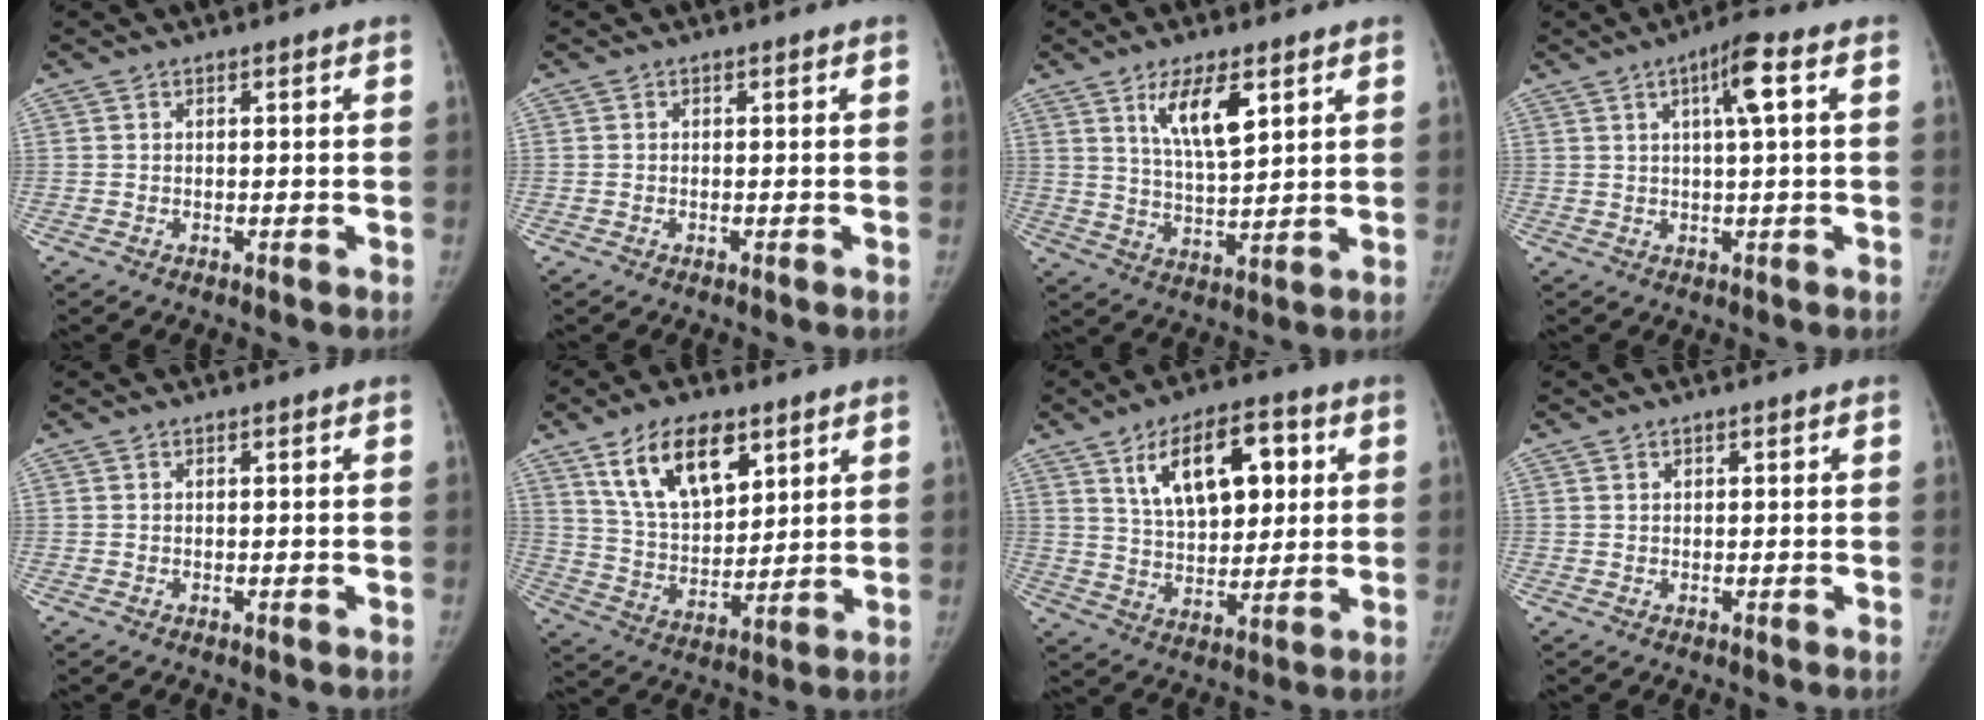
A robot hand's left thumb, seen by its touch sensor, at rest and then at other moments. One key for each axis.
{"total": 0.0}
{"total": 9.6, "fx": 4.8, "fy": 3.3, "fz": 7.7, "tx": -0.122, "ty": -0.031, "tz": 0.093}
{"total": 6.4, "fx": 2.0, "fy": 0.6, "fz": 6.0, "tx": -0.108, "ty": 0.006, "tz": 0.033}
{"total": 0.0}
{"total": 15.1, "fx": 8.3, "fy": 7.7, "fz": 9.9, "tx": -0.139, "ty": -0.039, "tz": 0.158}
{"total": 15.2, "fx": 5.6, "fy": 8.1, "fz": 11.6, "tx": -0.146, "ty": -0.014, "tz": 0.101}
{"total": 0.6, "fx": 0.5, "fy": 0.2, "fz": 0.2, "tx": -0.003, "ty": -0.003, "tz": 0.008}